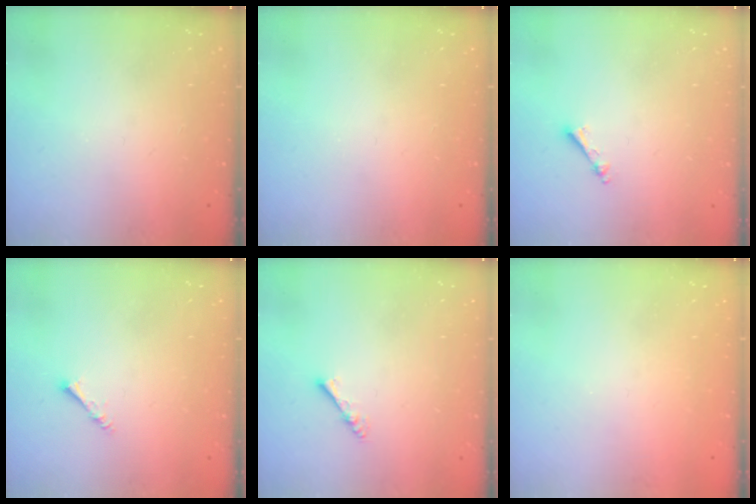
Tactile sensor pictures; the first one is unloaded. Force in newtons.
{"total": 0.0}
{"total": 2.5, "press": 2.5, "slide": 0.3}
{"total": 1.8, "press": 1.8, "slide": 0.1}
{"total": 2.9, "press": 2.8, "slide": 0.4}
{"total": 1.3, "press": 1.3, "slide": 0.2}